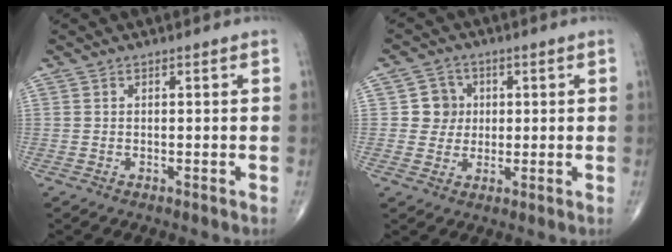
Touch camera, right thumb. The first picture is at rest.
{"total": 4.9, "force": [0.7, 4.8, 1.0], "torque": [0.017, 0.006, 0.007]}